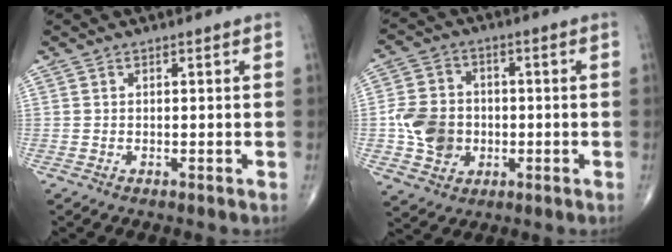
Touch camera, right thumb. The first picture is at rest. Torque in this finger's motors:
{"motor_torque": [0.25, 1.04, -0.03, -0.13, 0.27]}